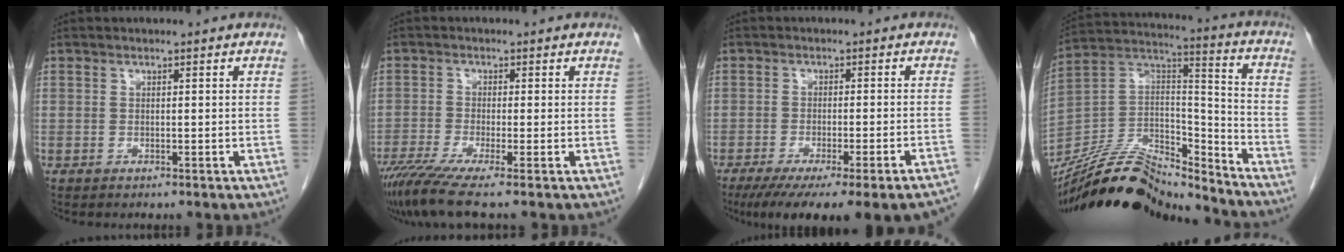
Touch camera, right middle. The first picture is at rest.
{"total": 6.9, "force": [-5.1, -0.5, 4.6], "torque": [-0.079, -0.024, -0.092]}
{"total": 19.7, "force": [-16.4, 1.1, 10.9], "torque": [-0.100, -0.036, -0.214]}
{"total": 21.1, "force": [-19.5, 3.3, 7.4], "torque": [-0.148, 0.020, -0.346]}